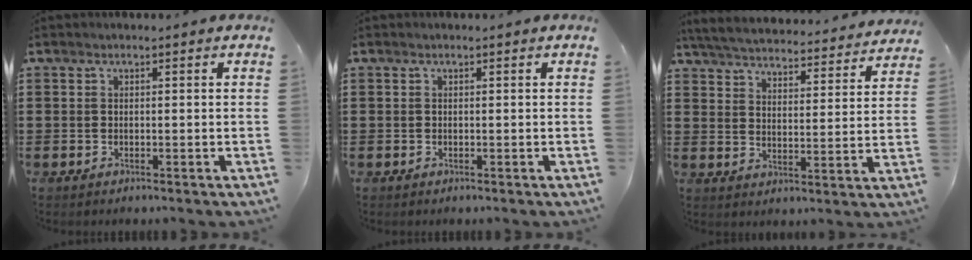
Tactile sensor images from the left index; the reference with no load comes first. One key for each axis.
{"total": 0.0}
{"total": 4.8, "fx": 4.7, "fy": -0.2, "fz": 0.7, "tx": -0.039, "ty": -0.040, "tz": 0.078}